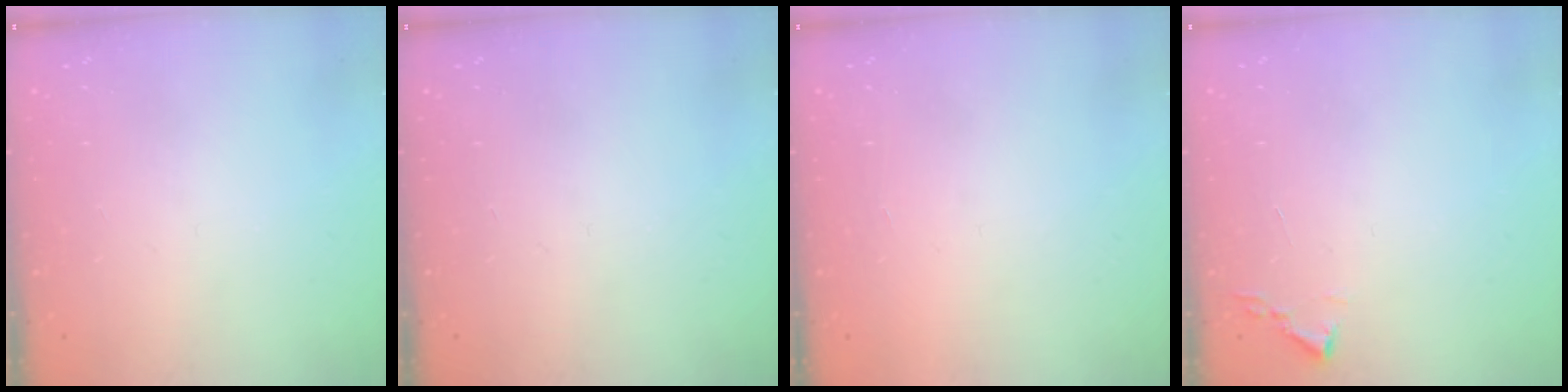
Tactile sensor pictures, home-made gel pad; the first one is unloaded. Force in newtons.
{"total": 0.0}
{"total": 1.7, "press": 1.7, "slide": 0.1}
{"total": 1.9, "press": 1.8, "slide": 0.3}